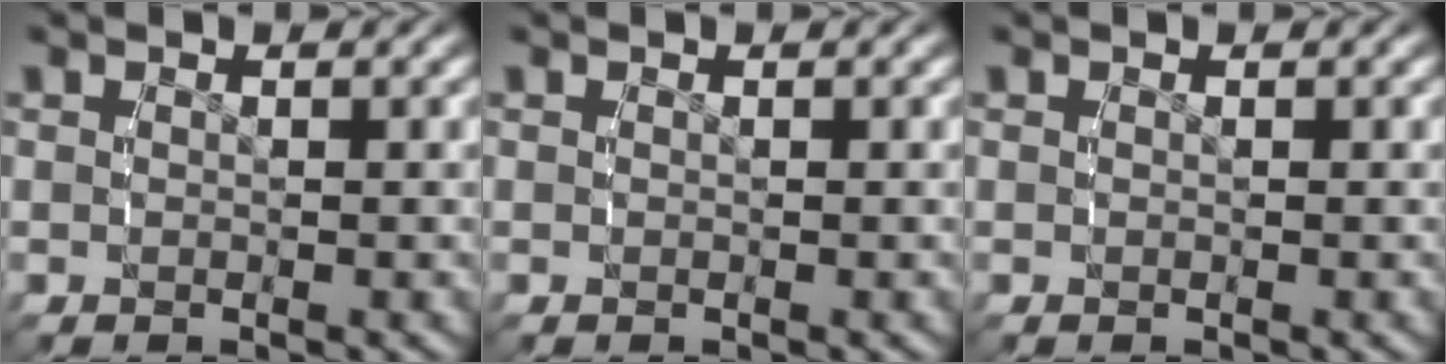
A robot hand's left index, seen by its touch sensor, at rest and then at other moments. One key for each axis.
{"total": 0.0}
{"total": 0.0}